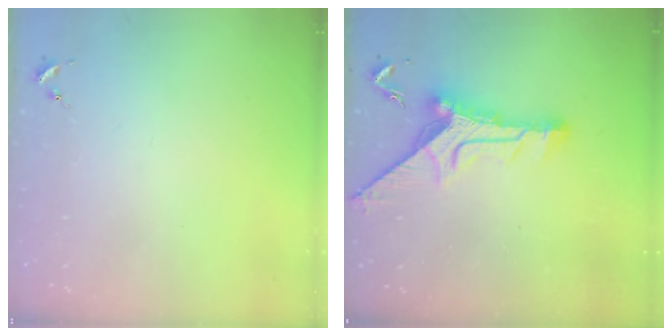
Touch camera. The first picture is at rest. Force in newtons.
{"total": 14.7, "press": 14.6, "slide": 1.5}